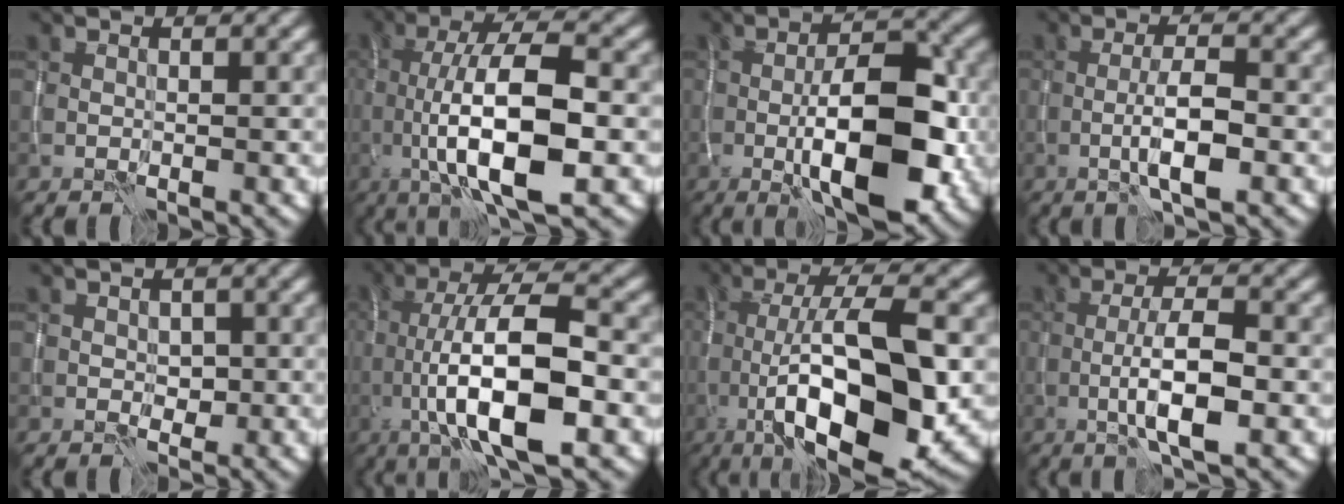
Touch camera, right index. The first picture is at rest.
{"total": 10.8, "force": [-1.6, 3.5, 10.1], "torque": [-0.166, 0.005, -0.030]}
{"total": 10.4, "force": [-2.2, 3.9, 9.4], "torque": [-0.149, 0.002, -0.037]}
{"total": 3.9, "force": [-1.3, 0.7, 3.6], "torque": [-0.063, 0.002, -0.026]}
{"total": 1.3, "force": [-0.2, 1.1, 0.7], "torque": [-0.010, -0.004, -0.001]}
{"total": 11.6, "force": [-2.6, 3.6, 10.7], "torque": [-0.179, 0.009, -0.049]}
{"total": 14.3, "force": [-2.8, 4.7, 13.2], "torque": [-0.201, 0.009, -0.053]}
{"total": 5.2, "force": [-1.5, 1.2, 4.8], "torque": [-0.086, 0.005, -0.032]}